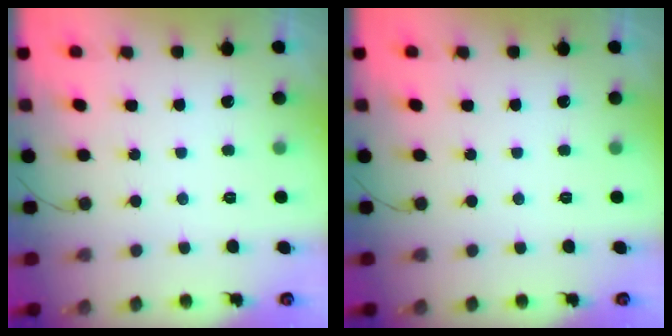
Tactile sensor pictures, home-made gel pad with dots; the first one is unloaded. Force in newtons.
{"total": 0.0}